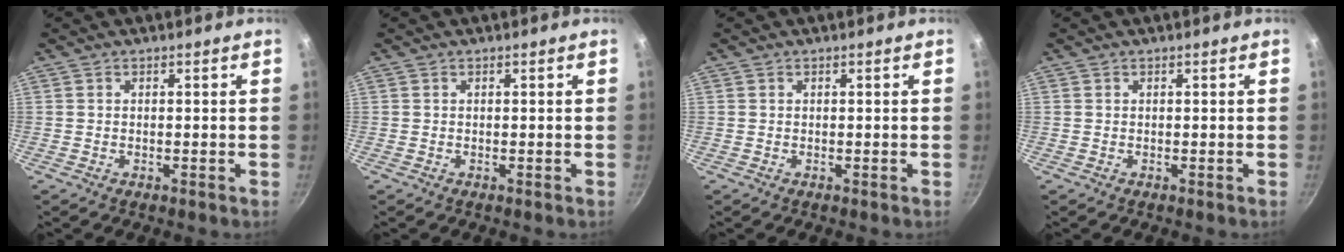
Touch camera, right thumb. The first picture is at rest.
{"total": 0.0}
{"total": 0.0}
{"total": 0.0}